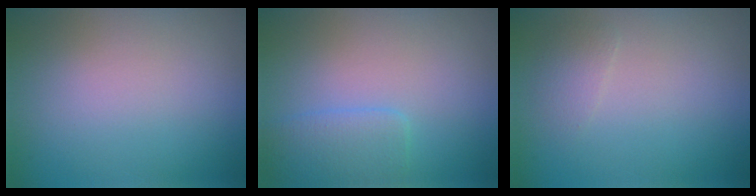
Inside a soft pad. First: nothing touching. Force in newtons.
{"total": 2.4, "press": 2.4, "slide": 0.1}
{"total": 1.2, "press": 1.2, "slide": 0.1}